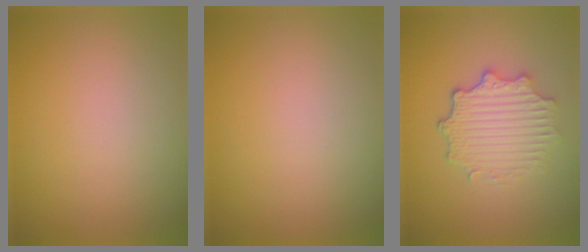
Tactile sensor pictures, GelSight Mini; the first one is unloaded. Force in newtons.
{"total": 0.0}
{"total": 4.5, "press": 3.7, "slide": 2.4}